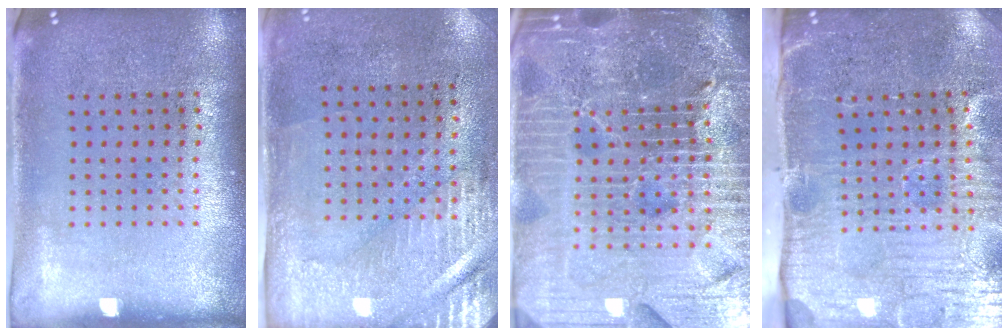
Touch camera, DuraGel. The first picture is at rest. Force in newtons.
{"total": 3.0, "press": 2.5, "slide": 1.6}
{"total": 7.1, "press": 6.2, "slide": 3.5}
{"total": 5.2, "press": 4.3, "slide": 2.9}